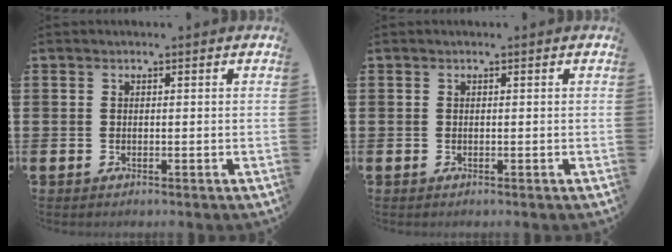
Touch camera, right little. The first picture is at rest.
{"total": 0.0}